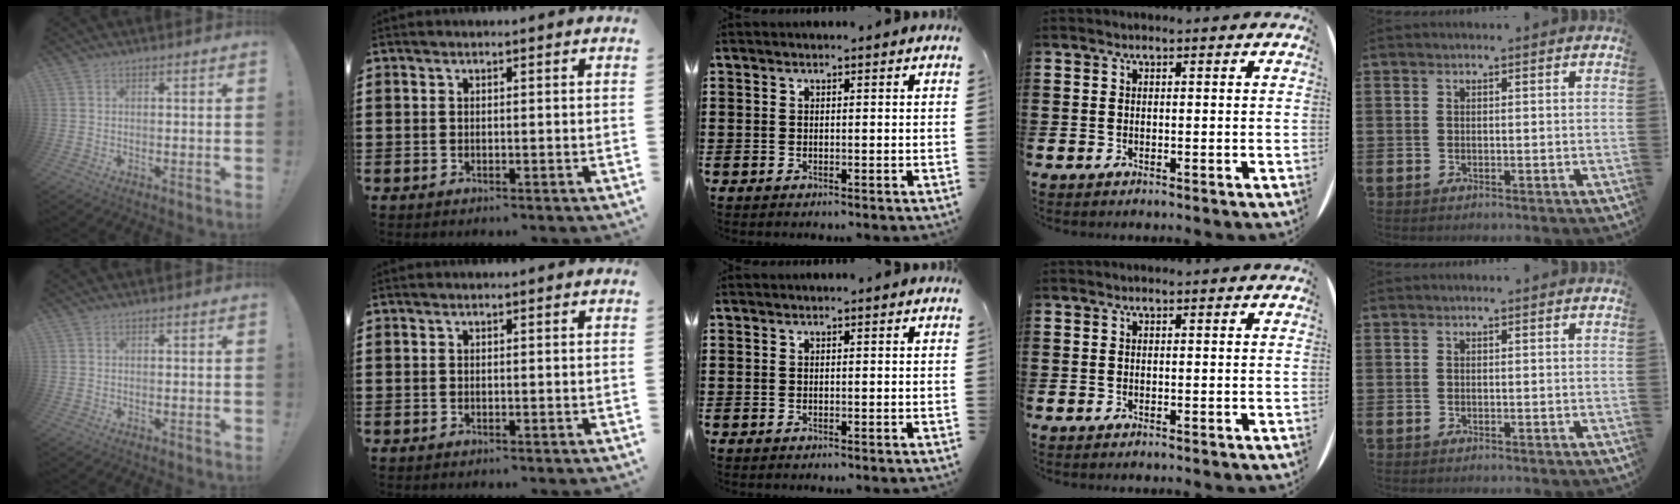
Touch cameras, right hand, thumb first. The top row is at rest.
{}